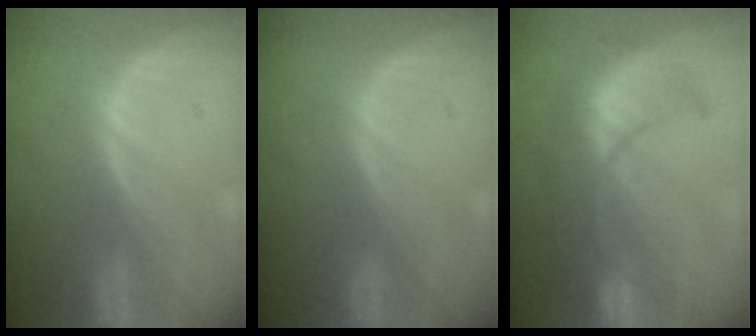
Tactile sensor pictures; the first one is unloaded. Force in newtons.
{"total": 0.0}
{"total": 9.9, "press": 9.3, "slide": 3.5}